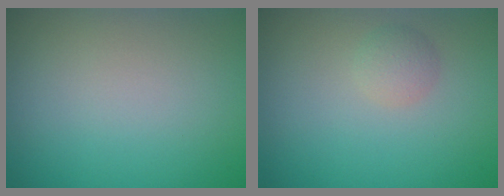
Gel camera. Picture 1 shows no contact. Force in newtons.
{"total": 1.4, "press": 1.4, "slide": 0.0}